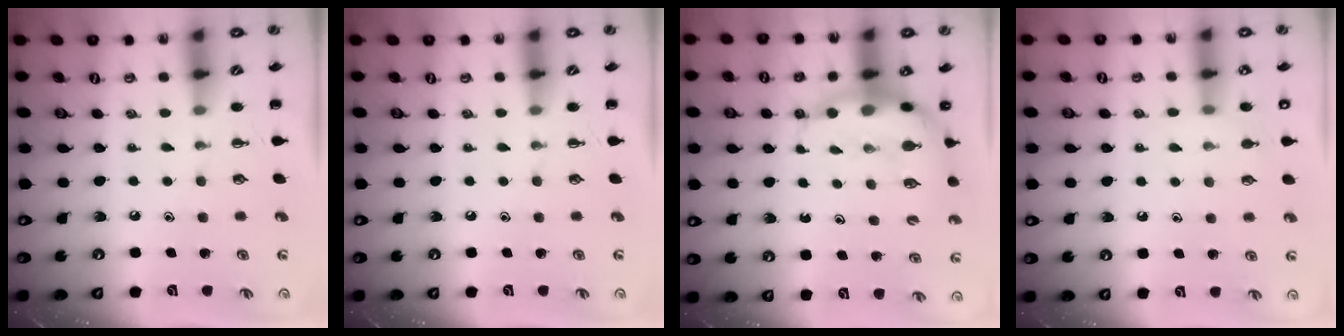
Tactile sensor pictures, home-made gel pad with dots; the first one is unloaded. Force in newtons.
{"total": 0.0}
{"total": 7.7, "press": 7.5, "slide": 1.7}
{"total": 5.7, "press": 5.5, "slide": 1.7}